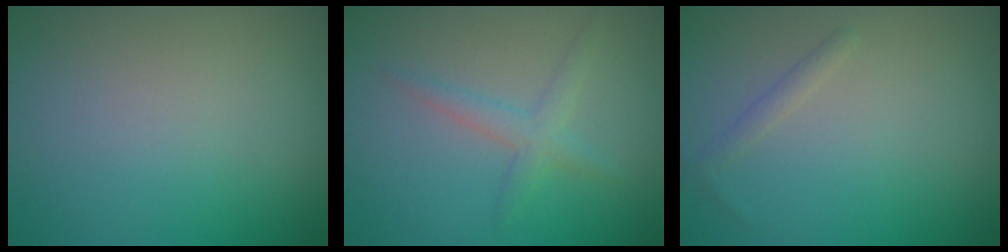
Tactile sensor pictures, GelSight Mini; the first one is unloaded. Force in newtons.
{"total": 2.0, "press": 2.0, "slide": 0.1}
{"total": 0.9, "press": 0.9, "slide": 0.1}